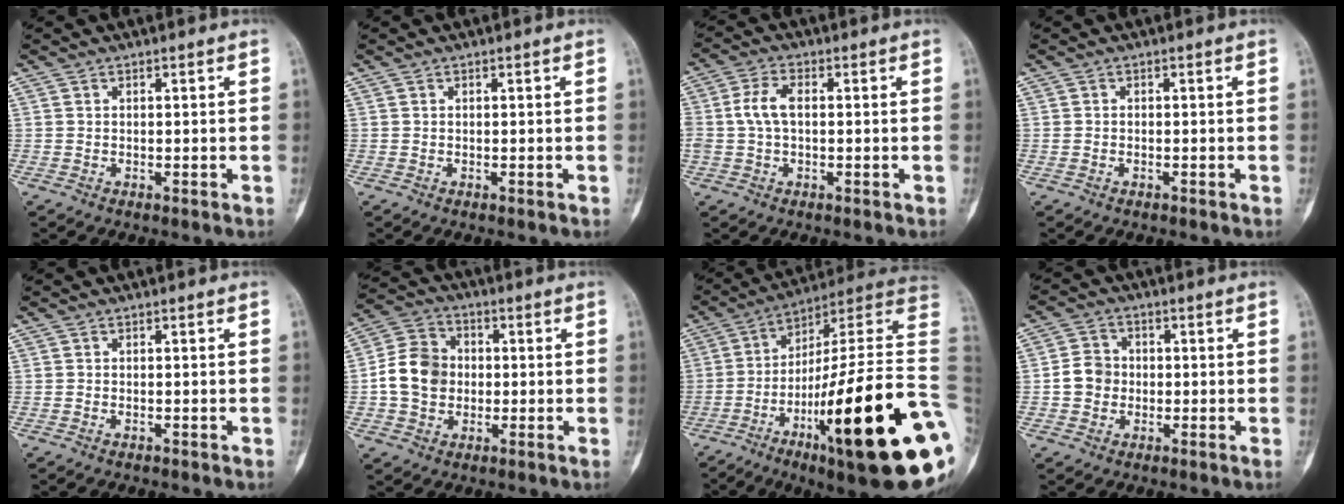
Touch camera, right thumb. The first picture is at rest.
{"total": 0.0}
{"total": 5.5, "force": [0.3, 3.1, 4.6], "torque": [-0.105, 0.014, 0.001]}
{"total": 0.6, "force": [-0.2, 0.5, 0.2], "torque": [-0.010, 0.008, -0.003]}
{"total": 0.0}
{"total": 10.1, "force": [-0.5, 8.5, 5.4], "torque": [-0.082, 0.022, -0.018]}
{"total": 32.2, "force": [-8.3, 5.2, 30.6], "torque": [-0.379, 0.045, -0.137]}
{"total": 5.0, "force": [-0.6, 4.5, 2.0], "torque": [-0.023, 0.014, -0.017]}